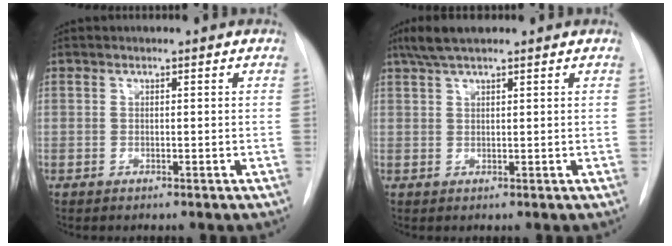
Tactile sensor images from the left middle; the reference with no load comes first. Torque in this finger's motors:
{"motor_torque": [0.49, -0.42, 0.02, 0.02]}